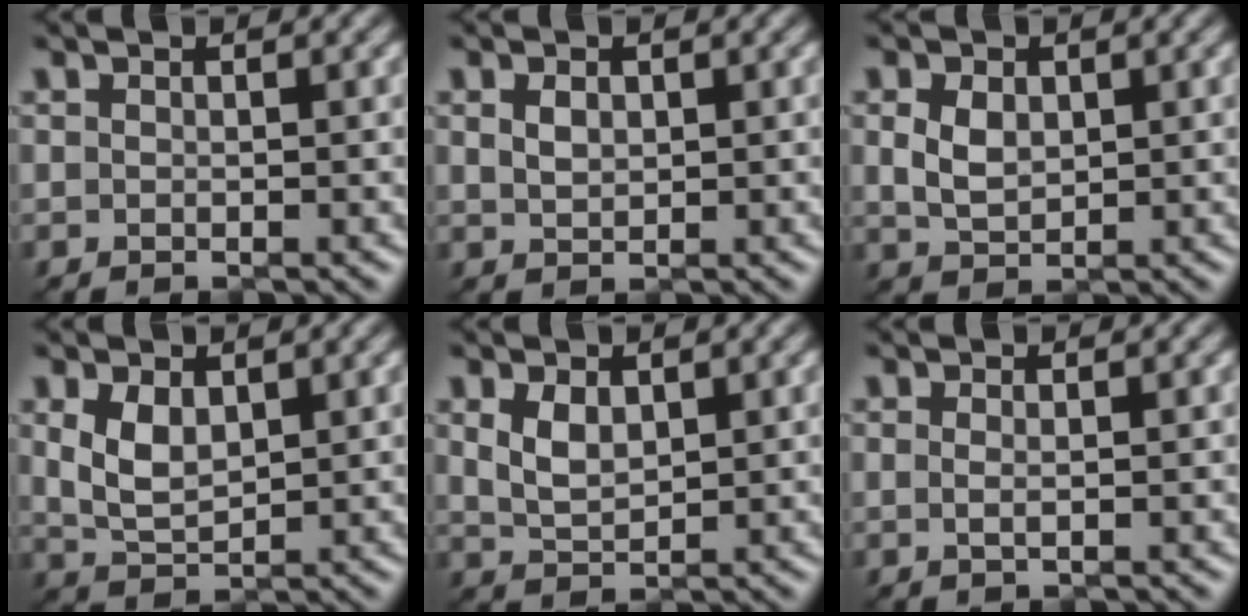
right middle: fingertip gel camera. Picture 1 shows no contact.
{"total": 1.5, "force": [0.6, 1.0, 1.0], "torque": [-0.019, 0.000, 0.014]}
{"total": 2.7, "force": [0.7, 1.9, 1.8], "torque": [-0.043, -0.001, 0.016]}
{"total": 3.4, "force": [1.2, 2.0, 2.5], "torque": [-0.060, -0.002, 0.030]}
{"total": 2.7, "force": [1.1, 1.6, 1.8], "torque": [-0.046, -0.003, 0.027]}
{"total": 0.7, "force": [0.1, 0.2, 0.7], "torque": [-0.015, -0.001, 0.001]}